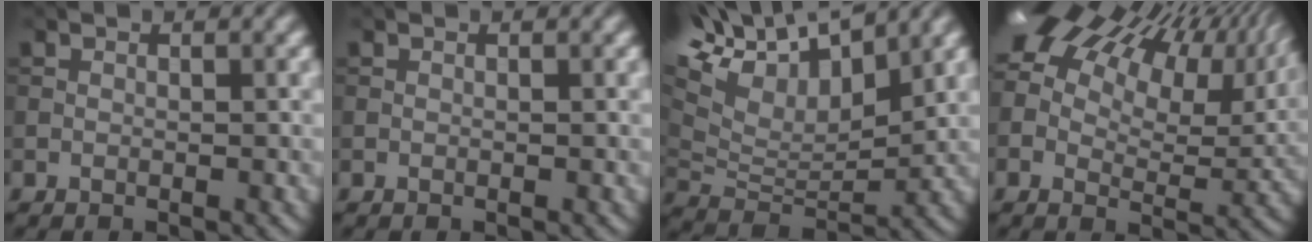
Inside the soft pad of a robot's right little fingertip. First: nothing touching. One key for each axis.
{"total": 0.0}
{"total": 12.2, "fx": 8.2, "fy": 5.1, "fz": 7.5, "tx": -0.165, "ty": 0.032, "tz": 0.141}
{"total": 18.1, "fx": 9.0, "fy": 9.6, "fz": 12.4, "tx": -0.208, "ty": 0.045, "tz": 0.140}